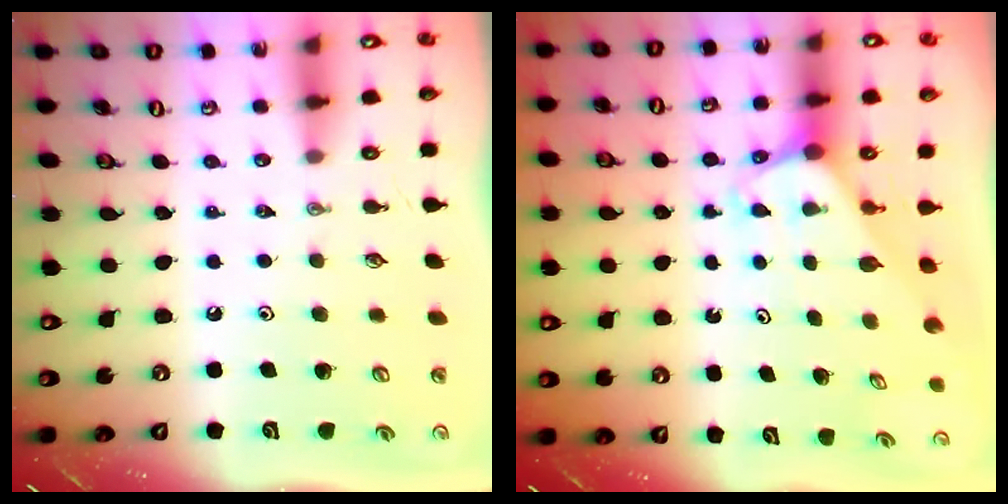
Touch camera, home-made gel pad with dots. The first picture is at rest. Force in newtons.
{"total": 2.0, "press": 2.0, "slide": 0.2}